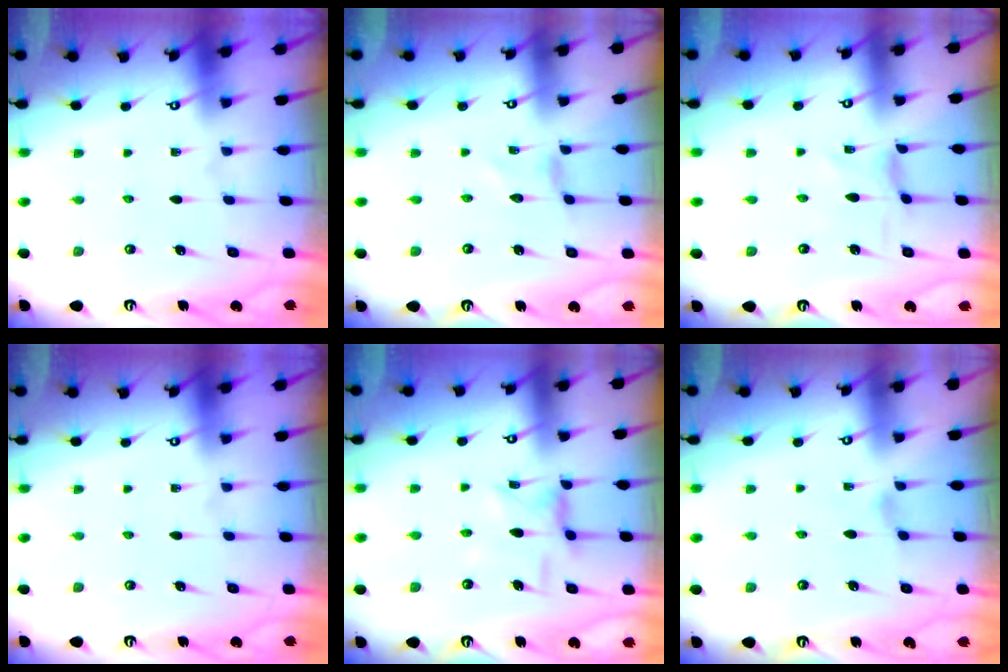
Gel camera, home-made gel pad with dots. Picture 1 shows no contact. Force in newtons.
{"total": 0.0}
{"total": 0.0}
{"total": 0.0}
{"total": 4.5, "press": 4.5, "slide": 0.4}
{"total": 1.7, "press": 1.7, "slide": 0.3}